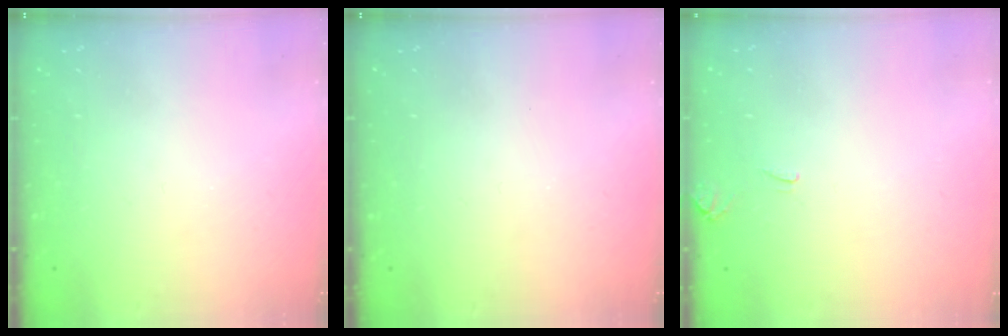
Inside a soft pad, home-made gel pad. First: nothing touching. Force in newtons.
{"total": 0.0}
{"total": 0.6, "press": 0.1, "slide": 0.6}